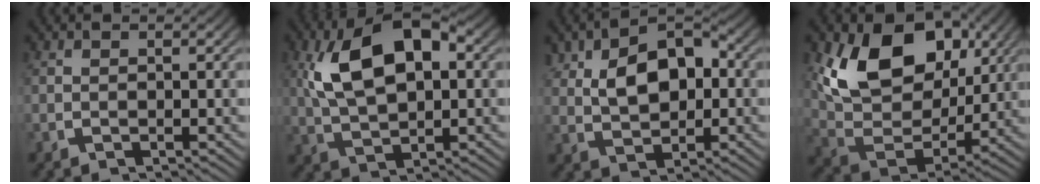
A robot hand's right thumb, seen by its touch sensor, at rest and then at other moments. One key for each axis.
{"total": 9.6, "fx": 1.9, "fy": 5.5, "fz": 7.6, "tx": -0.152, "ty": -0.009, "tz": 0.046}
{"total": 6.8, "fx": 1.0, "fy": 4.4, "fz": 5.0, "tx": -0.092, "ty": -0.020, "tz": 0.037}
{"total": 12.8, "fx": 2.9, "fy": 8.4, "fz": 9.3, "tx": -0.195, "ty": -0.027, "tz": 0.059}